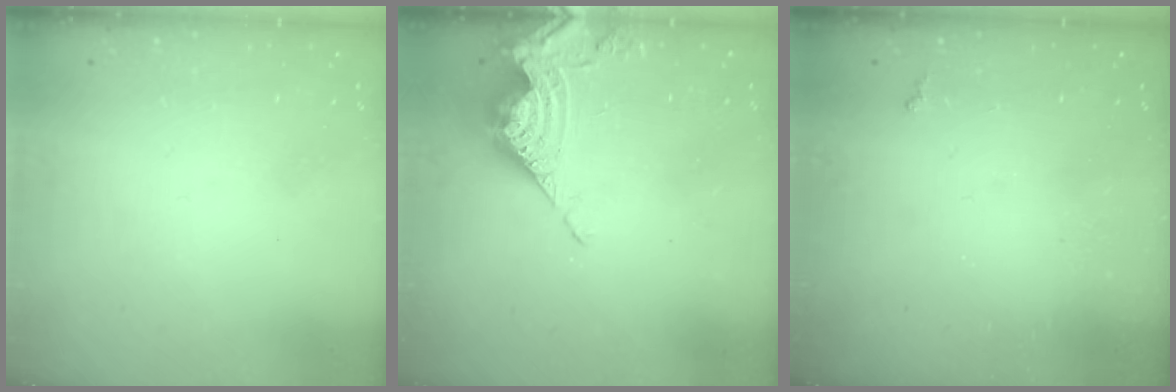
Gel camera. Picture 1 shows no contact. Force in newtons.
{"total": 12.6, "press": 12.5, "slide": 1.2}
{"total": 2.3, "press": 2.3, "slide": 0.5}